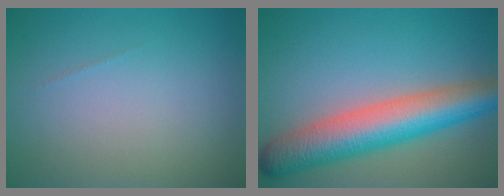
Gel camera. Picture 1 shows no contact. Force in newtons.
{"total": 8.7, "press": 8.7, "slide": 0.3}